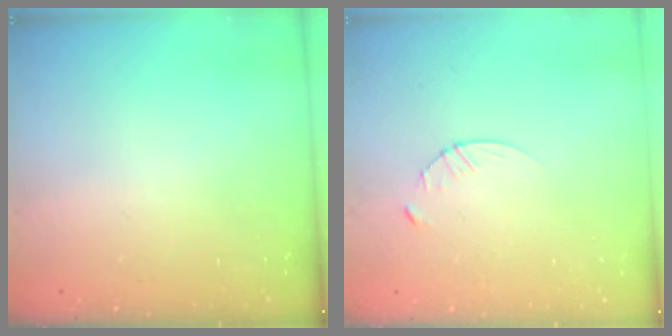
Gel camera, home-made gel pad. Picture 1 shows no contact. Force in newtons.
{"total": 3.4, "press": 3.4, "slide": 0.4}